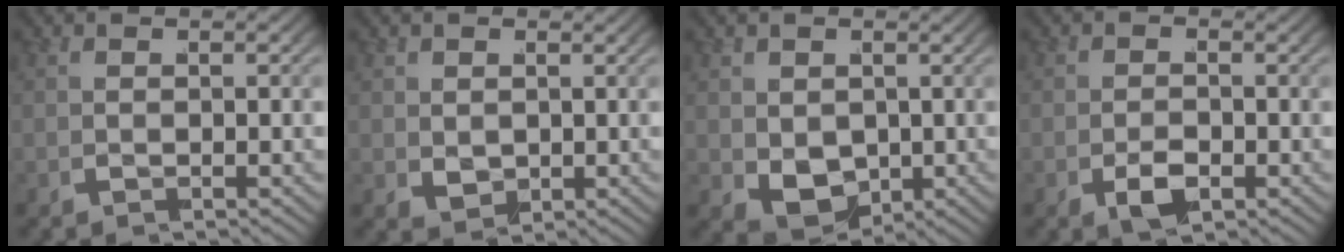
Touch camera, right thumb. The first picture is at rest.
{"total": 2.1, "force": [0.3, 1.7, 1.1], "torque": [-0.022, -0.018, 0.011]}
{"total": 5.1, "force": [-1.0, 4.1, 2.8], "torque": [-0.083, -0.047, -0.001]}
{"total": 2.6, "force": [-1.4, 1.7, 1.3], "torque": [-0.024, -0.021, -0.025]}